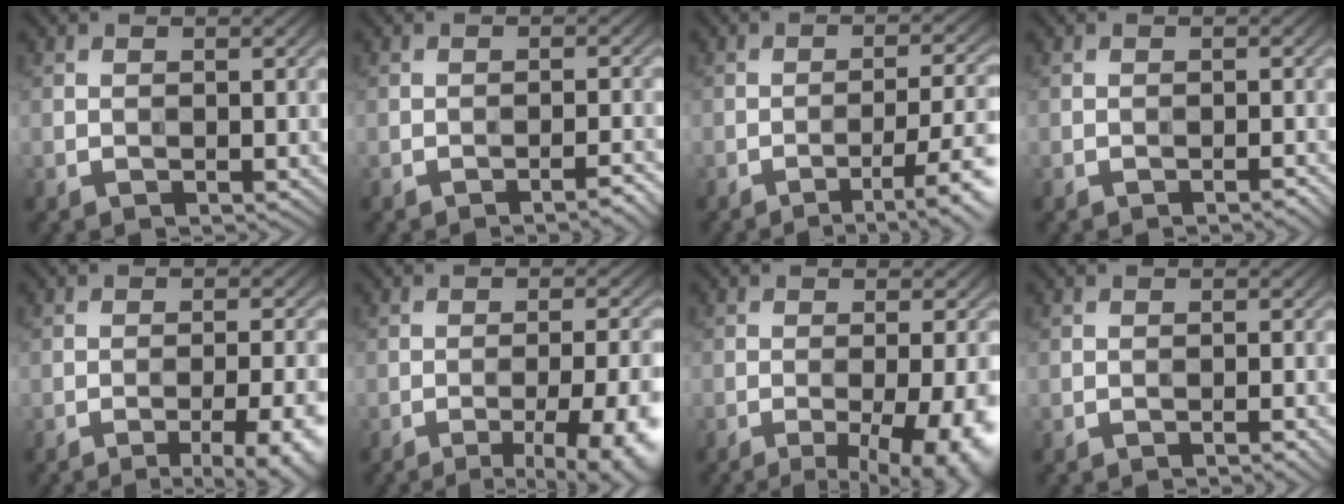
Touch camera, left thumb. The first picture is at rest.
{"total": 2.1, "force": [-1.6, 0.1, 1.5], "torque": [-0.017, 0.009, -0.029]}
{"total": 6.7, "force": [-3.0, 1.6, 5.8], "torque": [-0.090, 0.001, -0.042]}
{"total": 1.0, "force": [-0.7, 0.0, 0.6], "torque": [-0.008, 0.004, -0.016]}
{"total": 9.1, "force": [-5.4, 2.1, 7.0], "torque": [-0.090, 0.009, -0.063]}
{"total": 13.1, "force": [-6.4, 3.8, 10.7], "torque": [-0.112, 0.013, -0.081]}
{"total": 13.1, "force": [-5.7, 4.3, 11.0], "torque": [-0.119, -0.002, -0.060]}
{"total": 1.3, "force": [-0.8, 0.1, 1.0], "torque": [-0.014, 0.003, -0.014]}